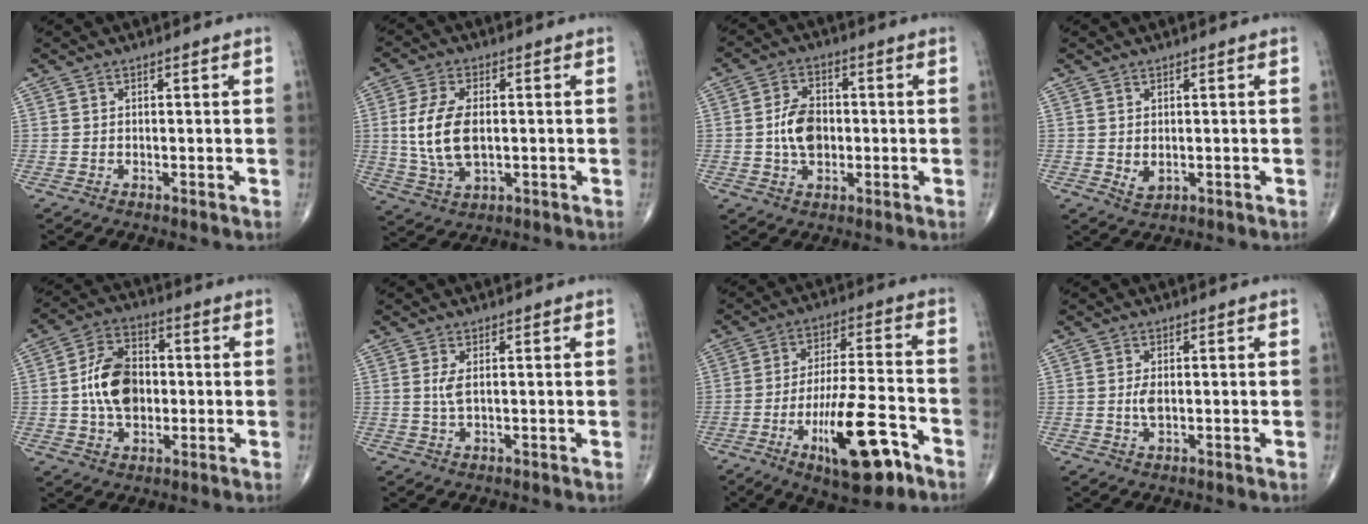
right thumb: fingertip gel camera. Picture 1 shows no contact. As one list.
[{"total": 10.6, "force": [0.2, 5.9, 8.8], "torque": [-0.182, -0.004, 0.010]}, {"total": 7.9, "force": [-0.5, 5.3, 5.8], "torque": [-0.090, 0.009, -0.013]}, {"total": 2.0, "force": [0.1, 1.2, 1.5], "torque": [-0.024, -0.006, 0.009]}, {"total": 11.9, "force": [-0.2, 7.9, 8.8], "torque": [-0.137, 0.015, -0.010]}, {"total": 2.2, "force": [0.4, 0.7, 2.1], "torque": [-0.052, -0.001, 0.013]}, {"total": 16.7, "force": [-8.0, 5.1, 13.7], "torque": [-0.225, 0.039, -0.121]}, {"total": 2.1, "force": [0.0, 1.0, 1.9], "torque": [-0.041, -0.003, -0.001]}]